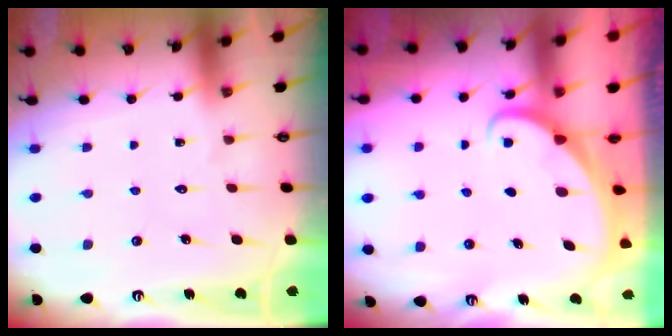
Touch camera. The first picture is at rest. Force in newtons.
{"total": 1.9, "press": 1.9, "slide": 0.1}